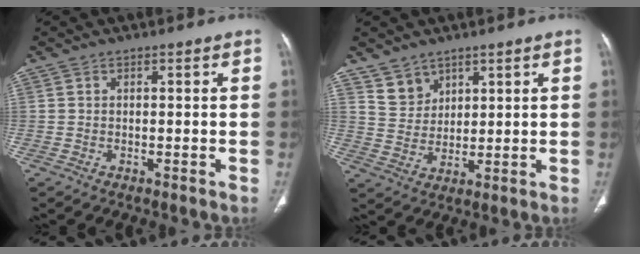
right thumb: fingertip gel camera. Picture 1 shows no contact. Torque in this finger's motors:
{"motor_torque": [-0.52, 0.43, 0.21, -0.04, -0.01]}